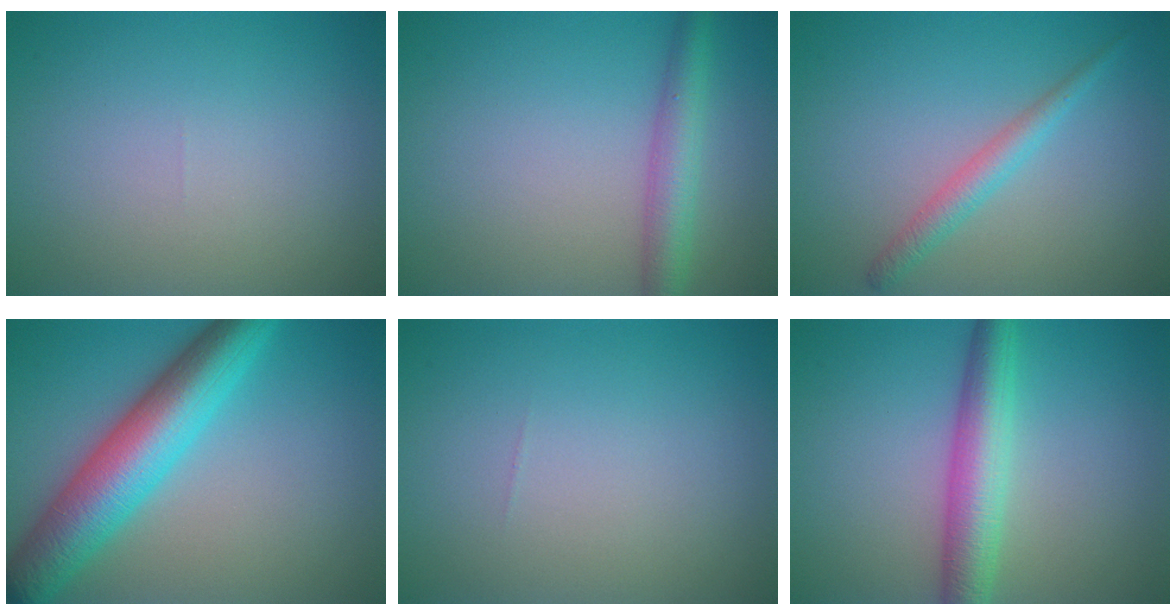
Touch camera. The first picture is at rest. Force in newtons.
{"total": 3.7, "press": 3.7, "slide": 0.1}
{"total": 2.1, "press": 2.1, "slide": 0.1}
{"total": 8.6, "press": 8.6, "slide": 0.1}
{"total": 0.0}
{"total": 5.0, "press": 5.0, "slide": 0.1}